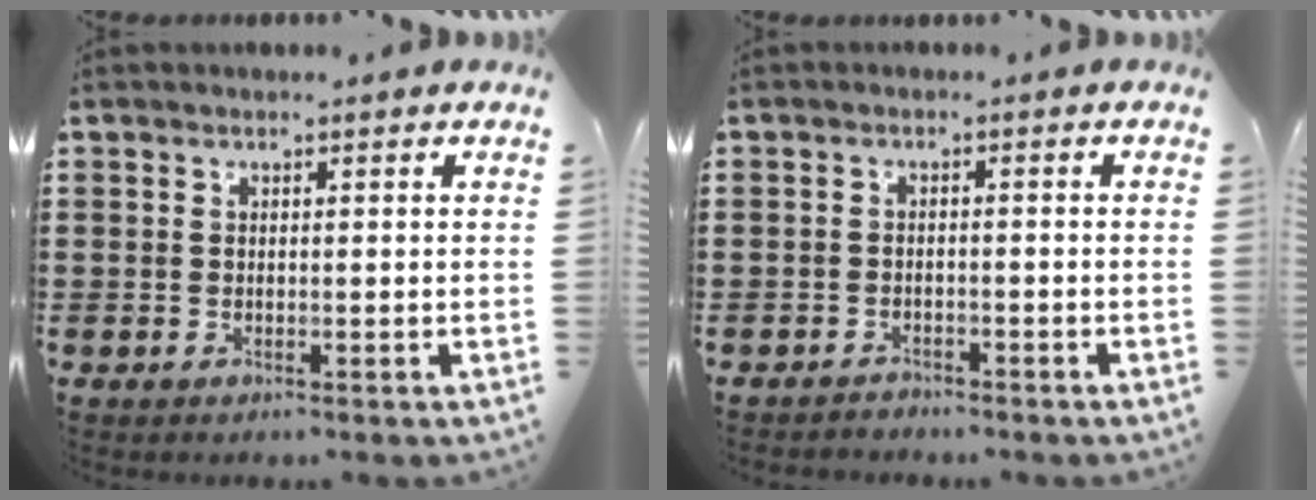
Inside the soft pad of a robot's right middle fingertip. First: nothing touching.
{"total": 1.4, "force": [-1.4, 0.1, -0.1], "torque": [-0.005, -0.001, -0.030]}